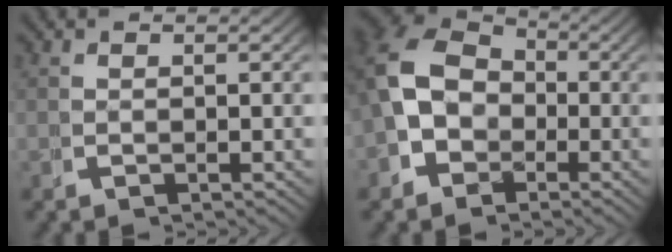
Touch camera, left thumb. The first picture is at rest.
{"total": 9.3, "force": [0.1, 7.8, 5.1], "torque": [-0.112, -0.009, -0.004]}